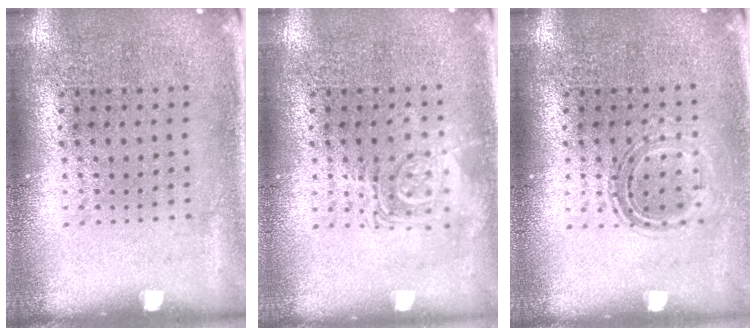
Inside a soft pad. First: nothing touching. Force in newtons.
{"total": 1.6, "press": 1.6, "slide": 0.3}
{"total": 1.1, "press": 0.9, "slide": 0.7}